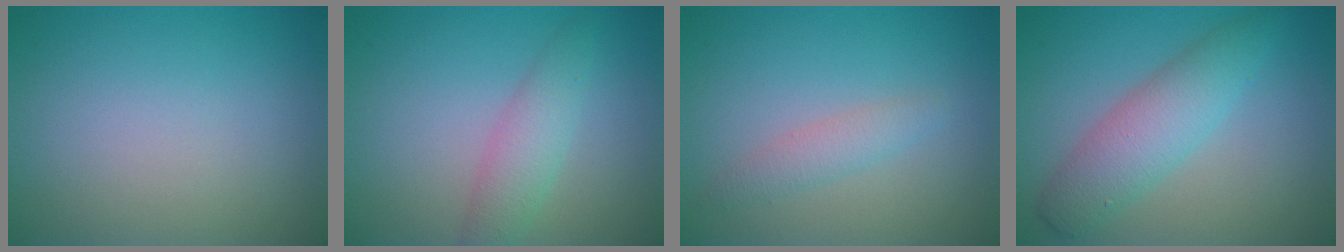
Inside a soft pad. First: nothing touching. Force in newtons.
{"total": 2.9, "press": 2.9, "slide": 0.0}
{"total": 1.7, "press": 1.7, "slide": 0.1}
{"total": 4.5, "press": 4.5, "slide": 0.1}